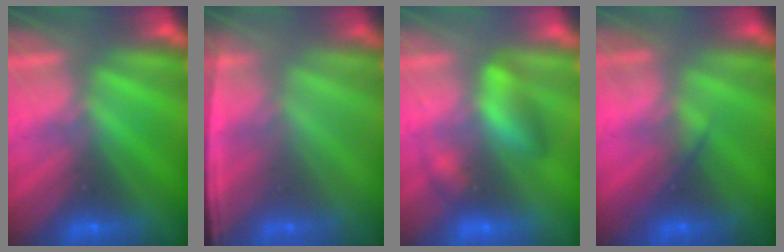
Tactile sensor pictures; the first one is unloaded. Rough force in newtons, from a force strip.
{"total": 1.5}
{"total": 2.7}
{"total": 2.1}